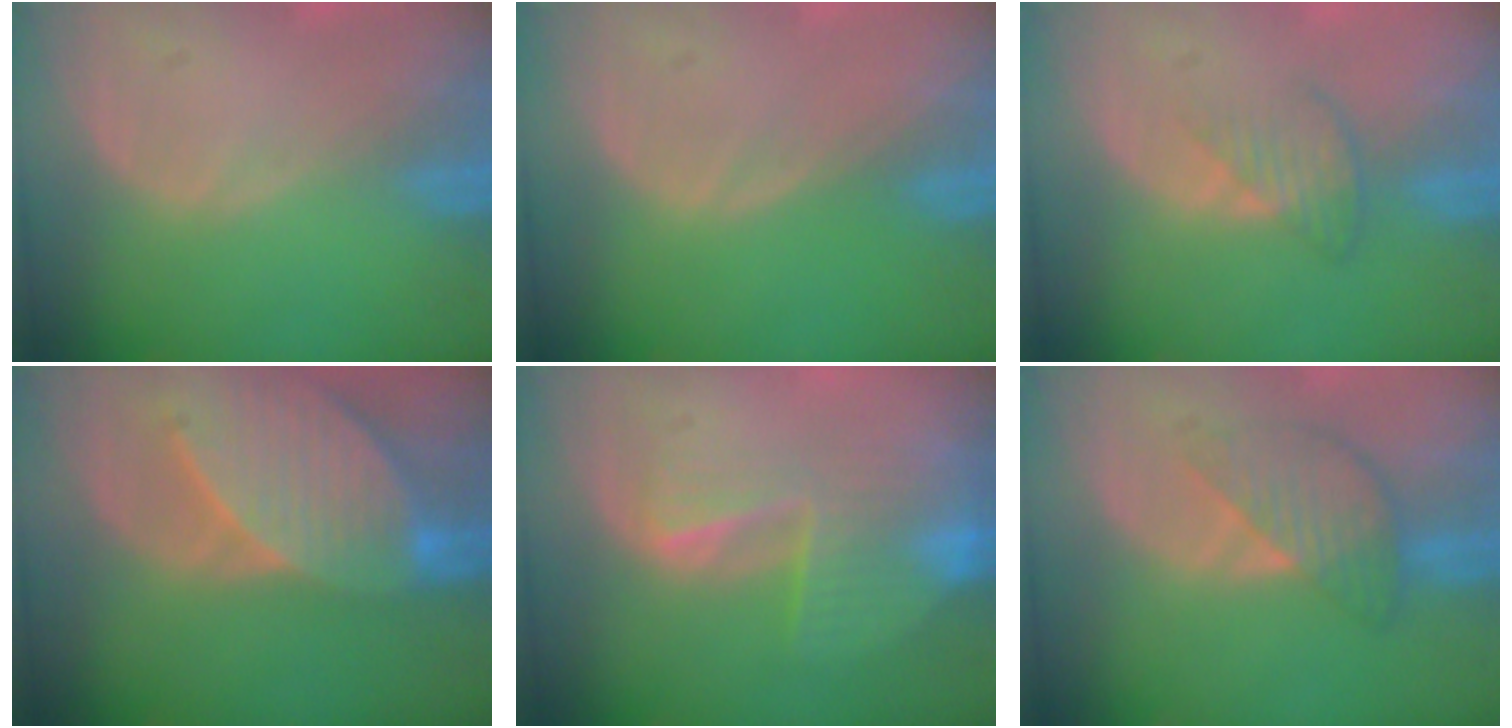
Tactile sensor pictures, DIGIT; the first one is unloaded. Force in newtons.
{"total": 0.0}
{"total": 3.3, "press": 2.9, "slide": 1.4}
{"total": 9.6, "press": 8.7, "slide": 4.0}
{"total": 7.6, "press": 6.7, "slide": 3.4}
{"total": 5.5, "press": 5.4, "slide": 0.4}